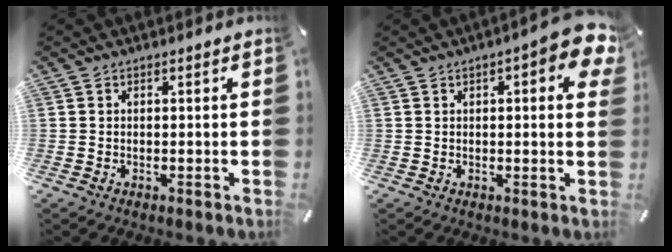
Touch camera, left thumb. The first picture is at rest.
{"total": 7.8, "force": [2.8, 2.6, 6.7], "torque": [-0.087, -0.010, 0.043]}